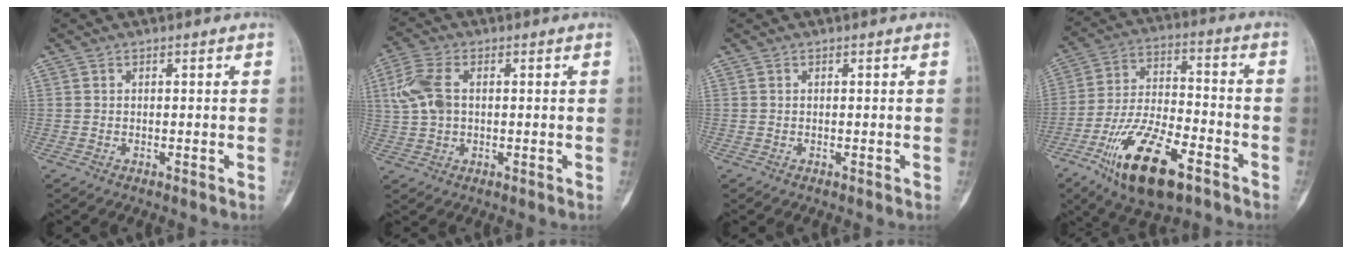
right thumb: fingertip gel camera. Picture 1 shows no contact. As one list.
[{"total": 7.5, "force": [1.2, 4.7, 5.8], "torque": [-0.139, 0.012, 0.024]}, {"total": 0.0}, {"total": 18.3, "force": [-9.7, 7.4, 13.6], "torque": [-0.243, 0.049, -0.165]}]